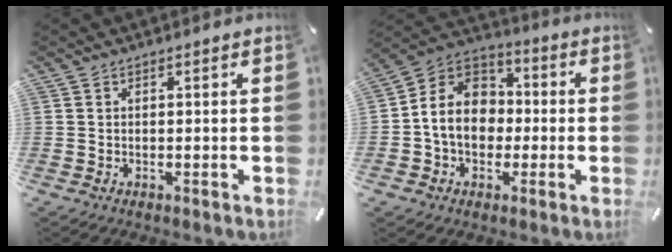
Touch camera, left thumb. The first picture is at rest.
{"total": 12.0, "force": [-1.9, 10.3, 5.8], "torque": [-0.138, 0.022, -0.035]}